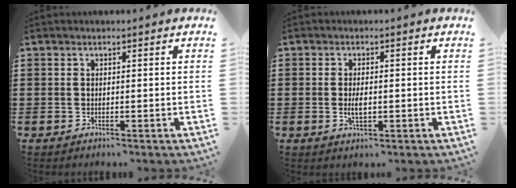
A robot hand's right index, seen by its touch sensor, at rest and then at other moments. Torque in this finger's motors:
{"motor_torque": [1.58, 0.55, 0.33, 0.09]}